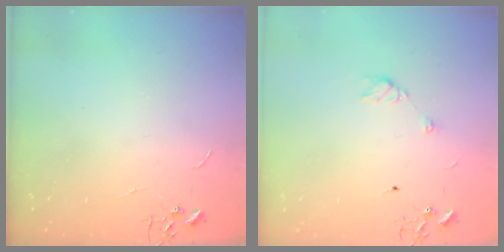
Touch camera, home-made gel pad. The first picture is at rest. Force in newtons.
{"total": 6.5, "press": 6.5, "slide": 0.7}